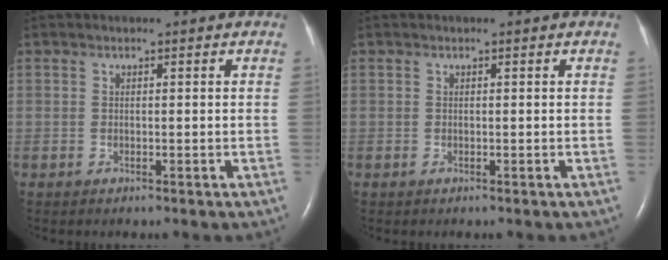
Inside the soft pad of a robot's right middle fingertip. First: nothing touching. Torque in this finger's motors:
{"motor_torque": [-0.01, 0.01, -0.02, 0.00]}